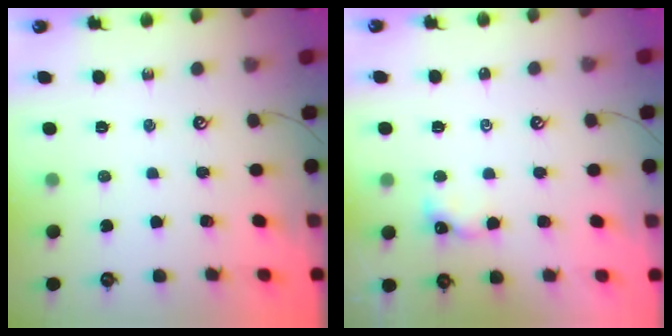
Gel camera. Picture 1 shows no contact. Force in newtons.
{"total": 2.2, "press": 2.1, "slide": 0.5}